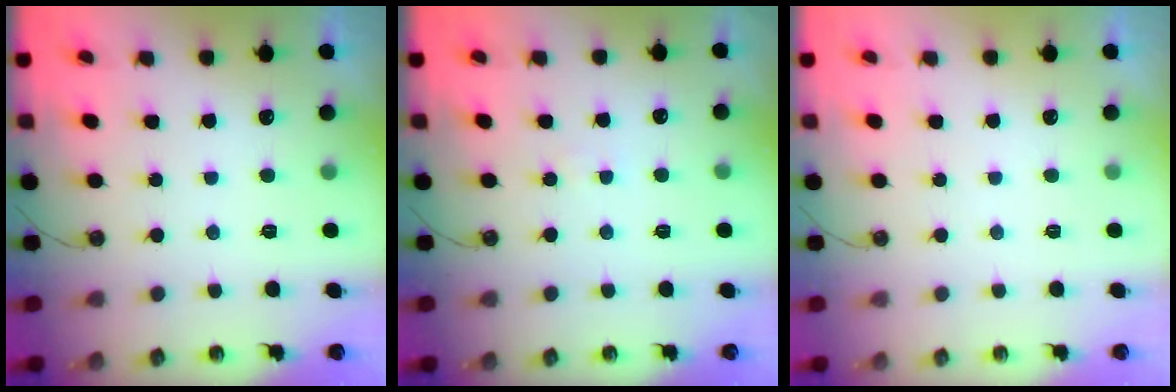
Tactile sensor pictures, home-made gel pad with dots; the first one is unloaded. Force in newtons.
{"total": 0.9, "press": 0.9, "slide": 0.1}
{"total": 0.0}